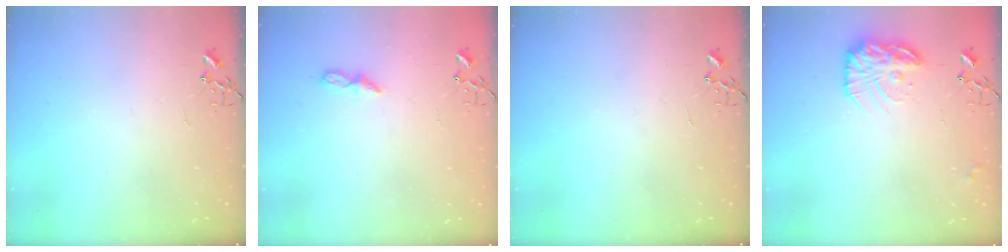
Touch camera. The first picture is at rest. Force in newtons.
{"total": 5.5, "press": 5.5, "slide": 0.5}
{"total": 0.0}
{"total": 15.4, "press": 15.3, "slide": 0.8}